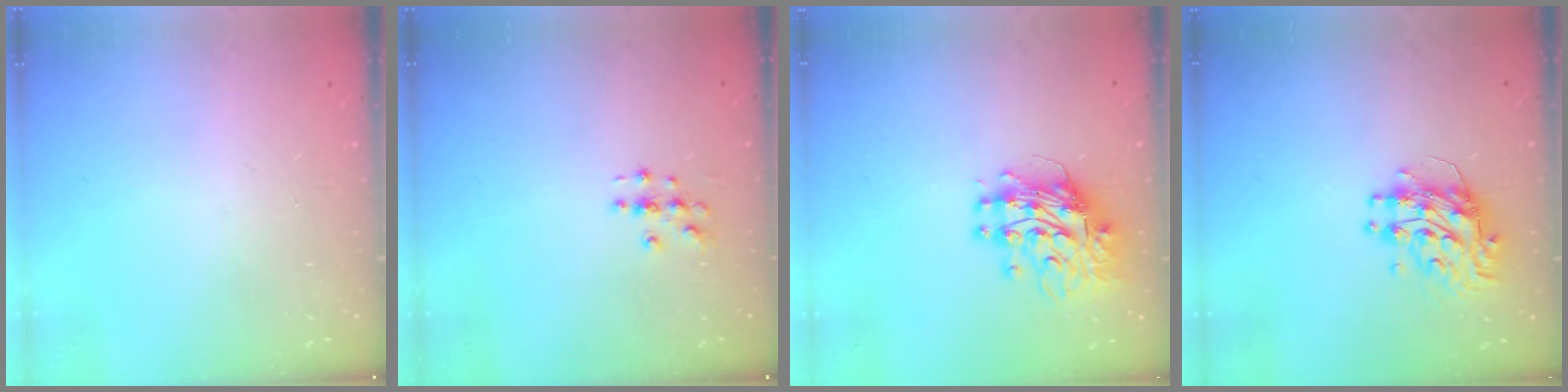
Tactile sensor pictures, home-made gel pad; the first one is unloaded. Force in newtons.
{"total": 3.0, "press": 3.0, "slide": 0.3}
{"total": 12.0, "press": 11.9, "slide": 1.1}
{"total": 10.4, "press": 10.4, "slide": 1.0}